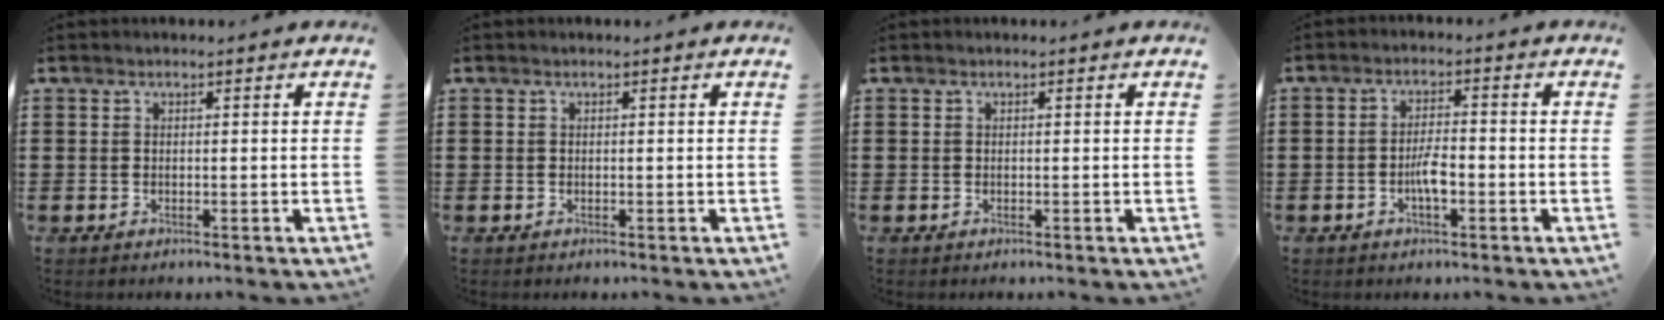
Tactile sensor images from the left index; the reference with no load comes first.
{"total": 0.0}
{"total": 0.0}
{"total": 4.0, "force": [-1.3, 1.2, 3.6], "torque": [-0.070, 0.004, -0.024]}